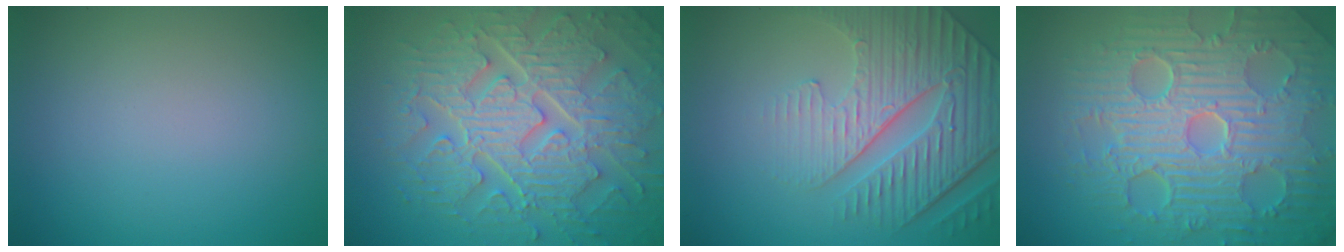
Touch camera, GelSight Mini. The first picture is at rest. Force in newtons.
{"total": 9.2, "press": 6.8, "slide": 6.2}
{"total": 5.7, "press": 5.1, "slide": 2.6}
{"total": 11.0, "press": 7.2, "slide": 8.3}